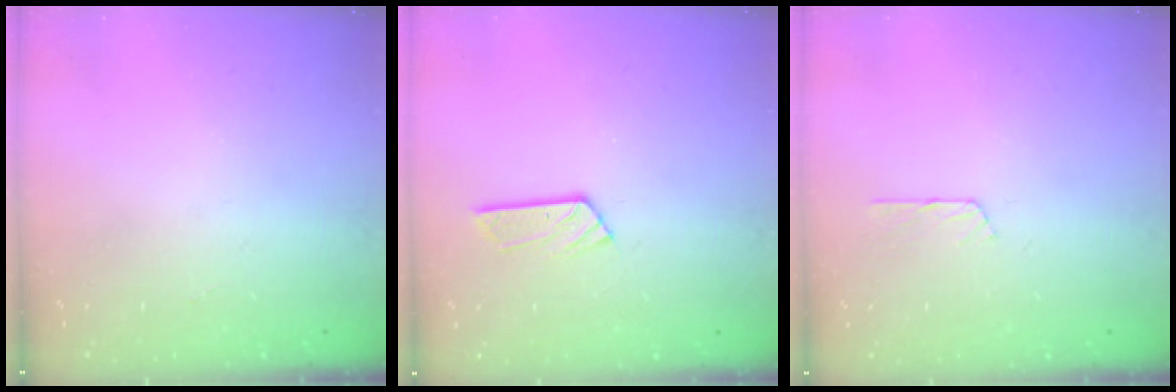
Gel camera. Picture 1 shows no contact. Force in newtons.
{"total": 3.9, "press": 3.9, "slide": 0.3}
{"total": 2.7, "press": 2.7, "slide": 0.3}